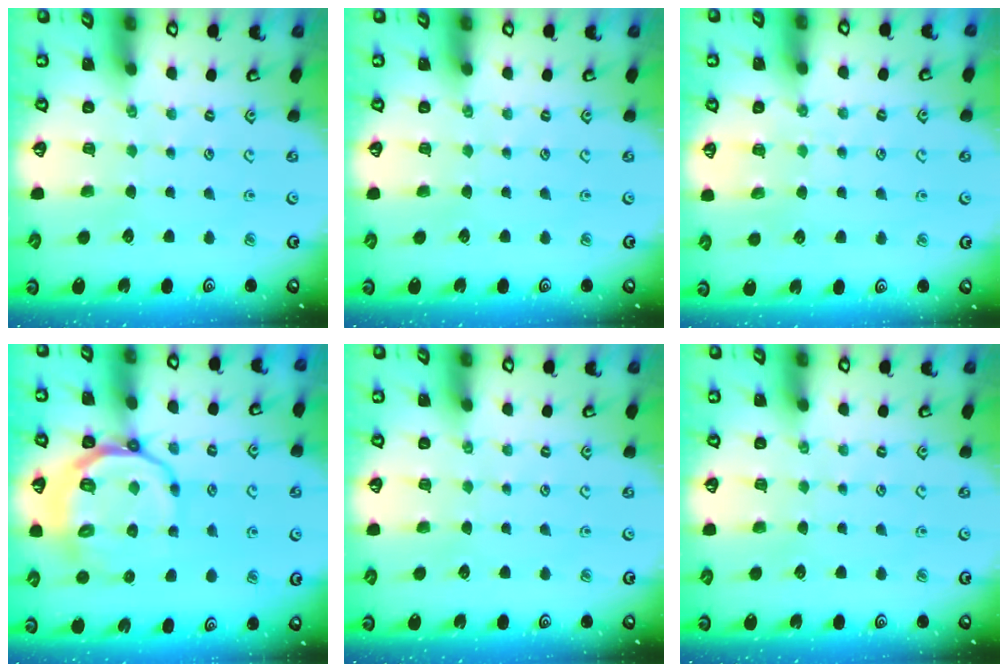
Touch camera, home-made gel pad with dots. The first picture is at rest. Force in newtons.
{"total": 0.0}
{"total": 5.9, "press": 5.8, "slide": 0.8}
{"total": 13.7, "press": 13.4, "slide": 3.2}
{"total": 0.0}
{"total": 0.0}